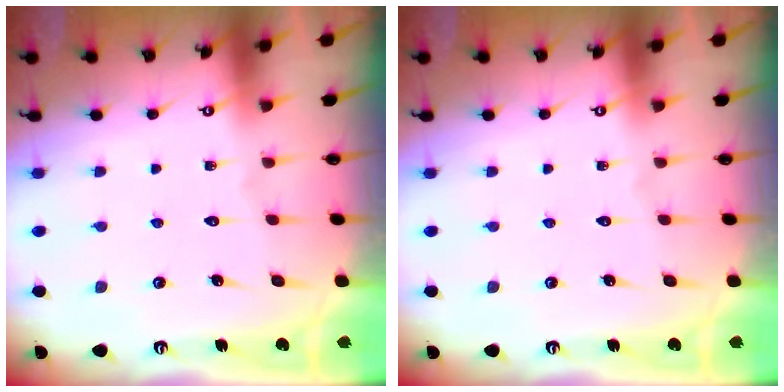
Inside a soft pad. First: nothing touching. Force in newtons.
{"total": 0.0}